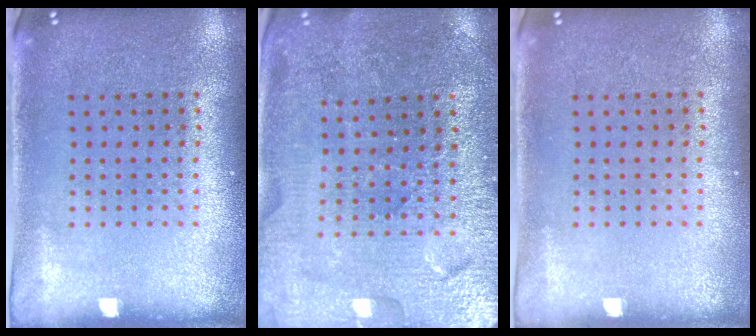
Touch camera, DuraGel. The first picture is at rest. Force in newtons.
{"total": 3.2, "press": 3.2, "slide": 0.1}
{"total": 0.0}